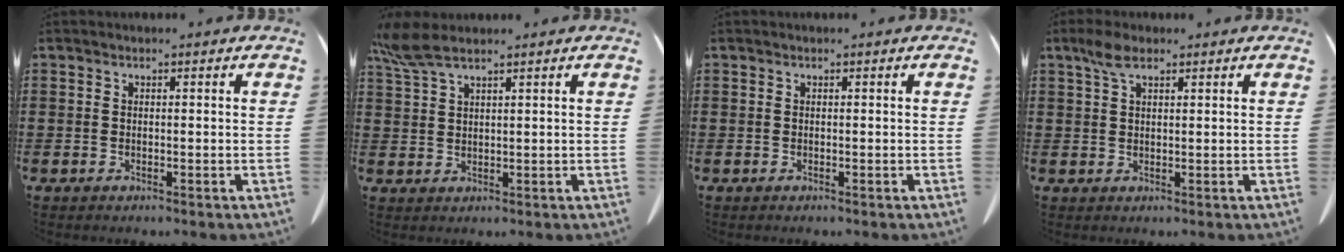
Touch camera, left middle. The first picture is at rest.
{"total": 5.1, "force": [3.7, 1.0, 3.4], "torque": [-0.083, -0.007, 0.068]}
{"total": 0.0}
{"total": 3.4, "force": [2.0, 1.4, 2.4], "torque": [-0.053, 0.005, 0.037]}